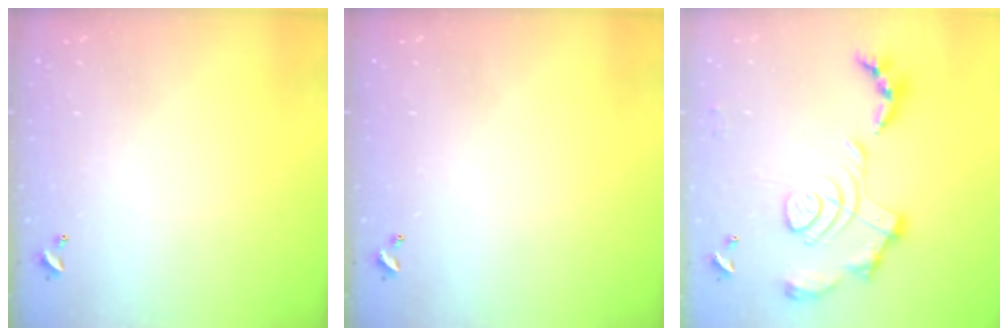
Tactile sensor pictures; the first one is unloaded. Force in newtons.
{"total": 0.0}
{"total": 2.1, "press": 1.4, "slide": 1.5}